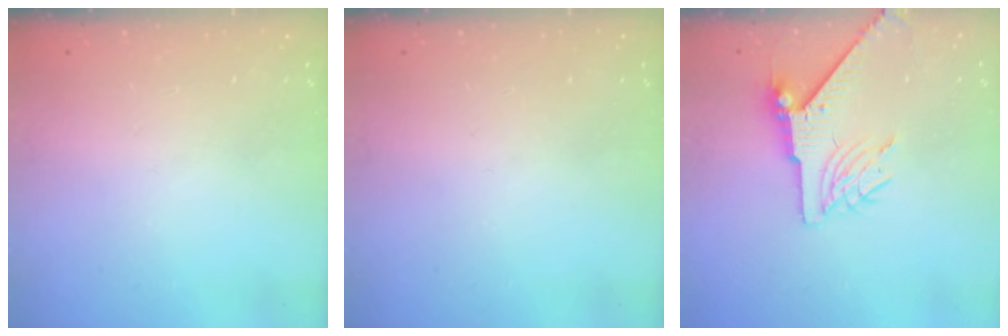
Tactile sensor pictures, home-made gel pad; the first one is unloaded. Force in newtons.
{"total": 0.0}
{"total": 7.2, "press": 7.2, "slide": 1.0}